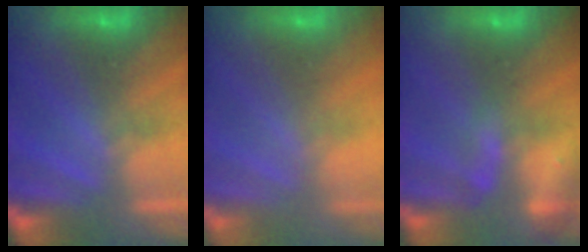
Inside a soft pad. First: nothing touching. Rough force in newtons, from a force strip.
{"total": 2.5}
{"total": 2.4}